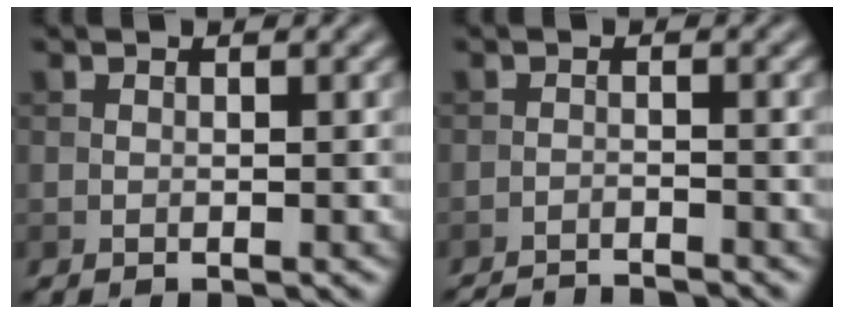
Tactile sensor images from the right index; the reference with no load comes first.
{"total": 5.4, "force": [-5.2, 0.6, 1.2], "torque": [-0.023, -0.015, -0.081]}